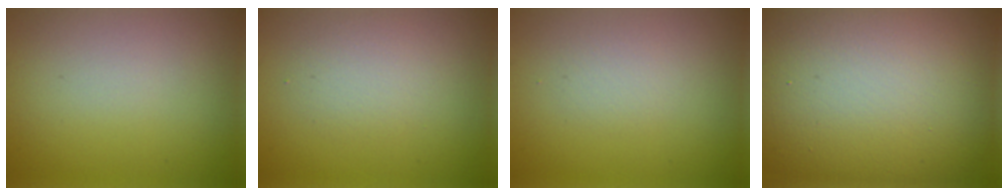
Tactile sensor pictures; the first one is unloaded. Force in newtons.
{"total": 2.1, "press": 2.1, "slide": 0.0}
{"total": 1.3, "press": 1.3, "slide": 0.1}
{"total": 19.8, "press": 19.7, "slide": 1.2}